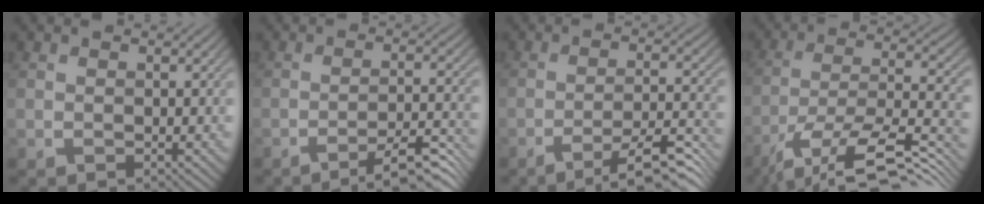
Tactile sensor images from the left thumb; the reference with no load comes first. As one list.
[{"total": 7.4, "force": [-5.1, 1.0, 5.2], "torque": [-0.090, 0.014, -0.080]}, {"total": 9.2, "force": [-6.3, 1.4, 6.5], "torque": [-0.117, 0.011, -0.098]}, {"total": 15.3, "force": [-10.9, 4.4, 9.9], "torque": [-0.198, -0.013, -0.180]}]